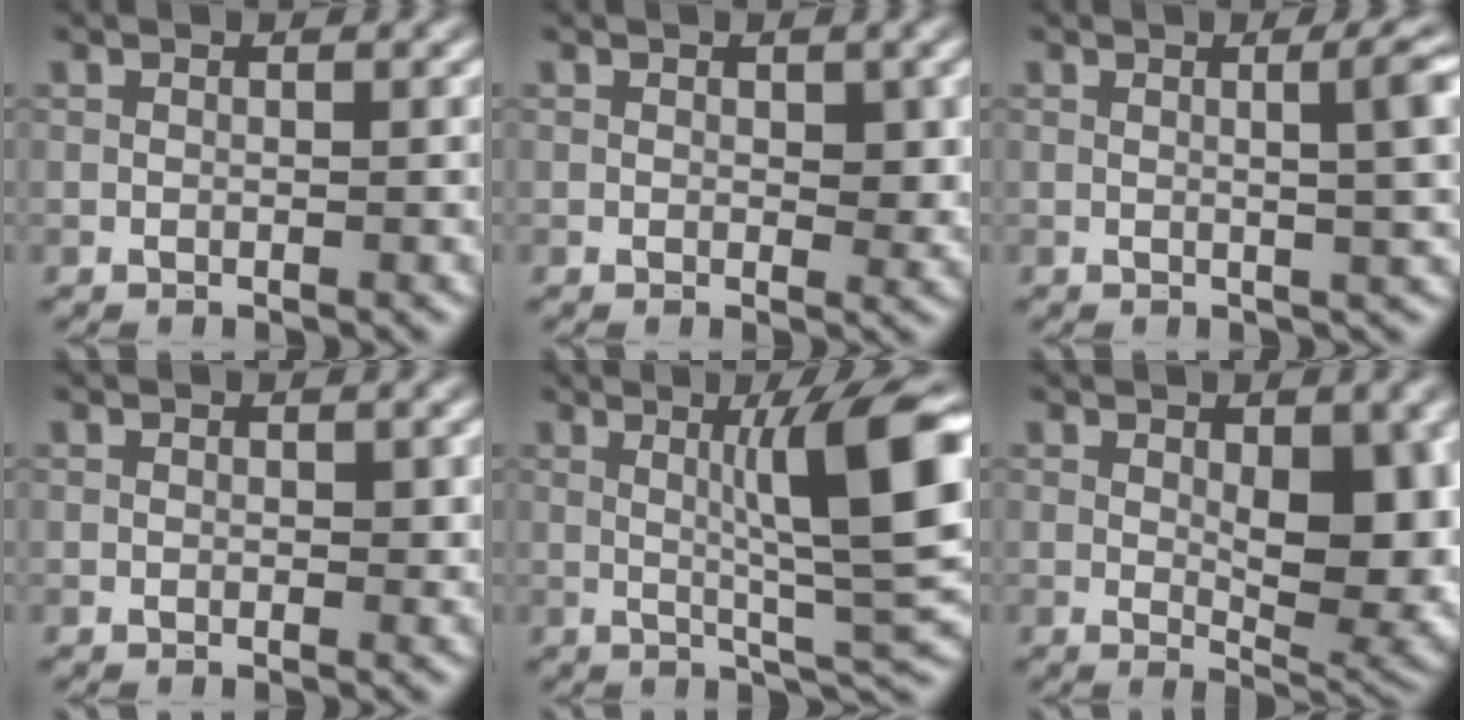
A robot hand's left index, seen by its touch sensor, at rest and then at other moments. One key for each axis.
{"total": 1.9, "fx": 0.4, "fy": 1.1, "fz": 1.5, "tx": -0.016, "ty": -0.005, "tz": 0.008}
{"total": 4.6, "fx": 0.7, "fy": 1.2, "fz": 4.4, "tx": -0.048, "ty": 0.014, "tz": 0.007}
{"total": 0.7, "fx": 0.2, "fy": 0.5, "fz": 0.5, "tx": -0.003, "ty": -0.003, "tz": 0.001}
{"total": 9.4, "fx": 1.6, "fy": 1.2, "fz": 9.2, "tx": -0.122, "ty": 0.001, "tz": 0.030}
{"total": 8.7, "fx": 0.4, "fy": 4.2, "fz": 7.6, "tx": -0.111, "ty": -0.012, "tz": 0.021}